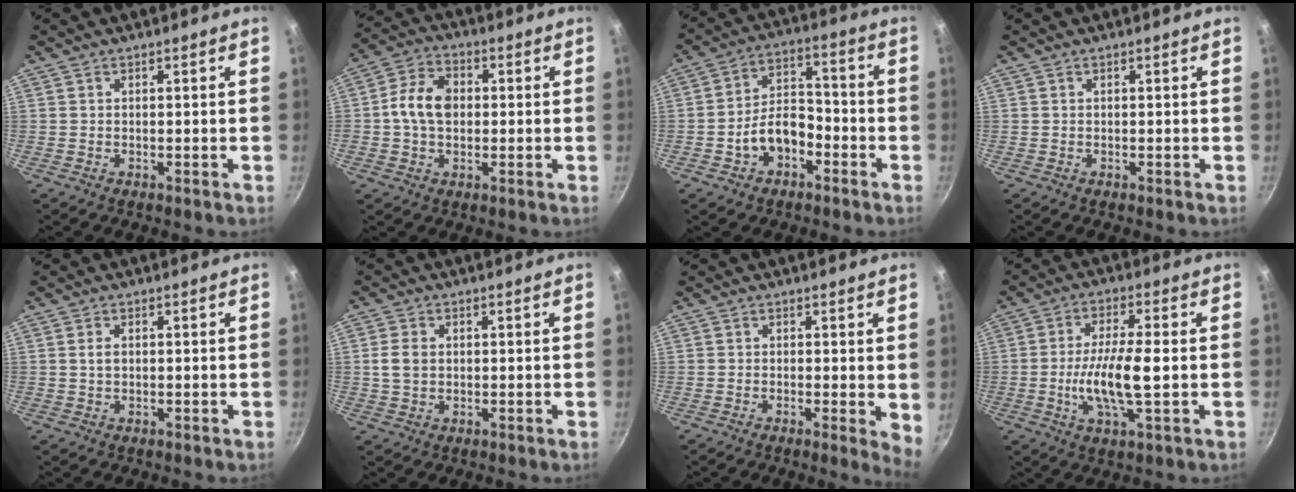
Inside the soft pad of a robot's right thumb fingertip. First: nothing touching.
{"total": 9.0, "force": [0.2, 6.6, 6.1], "torque": [-0.097, 0.017, -0.011]}
{"total": 9.5, "force": [-4.0, 6.3, 5.8], "torque": [-0.070, 0.049, -0.069]}
{"total": 0.0}
{"total": 1.5, "force": [0.2, 0.9, 1.2], "torque": [-0.020, 0.003, 0.005]}
{"total": 4.1, "force": [0.4, 3.2, 2.6], "torque": [-0.044, 0.004, 0.007]}
{"total": 3.6, "force": [0.1, 1.1, 3.4], "torque": [-0.039, -0.010, -0.002]}
{"total": 10.7, "force": [-1.2, 2.8, 10.3], "torque": [-0.198, 0.012, -0.026]}